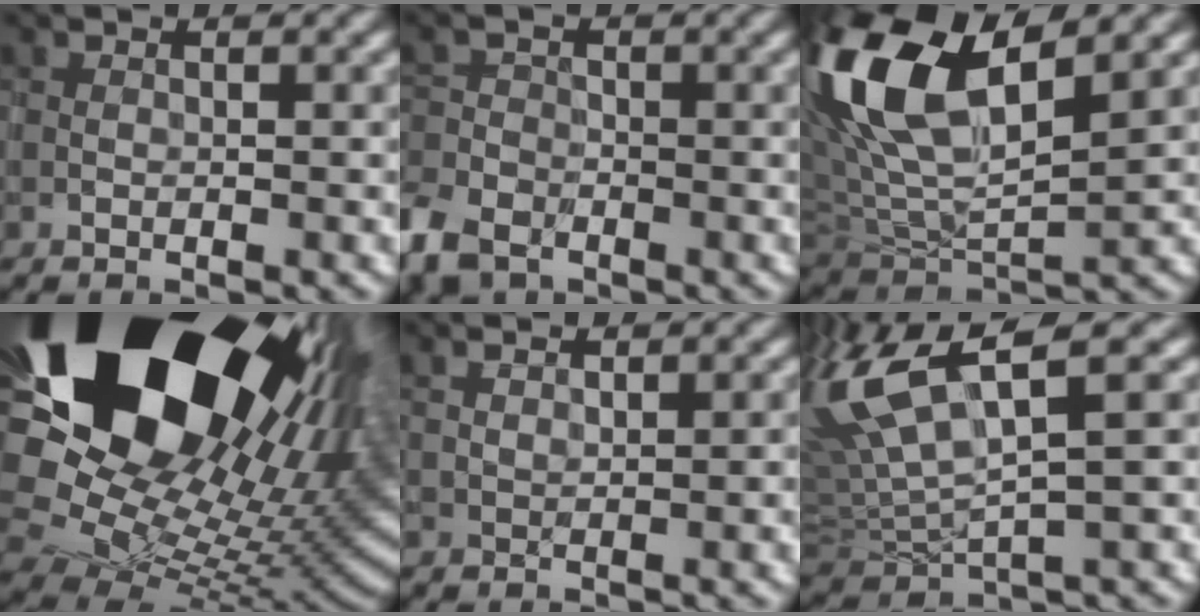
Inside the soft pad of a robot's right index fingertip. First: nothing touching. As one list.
[{"total": 5.5, "force": [-3.9, 2.9, 2.6], "torque": [-0.064, -0.025, -0.084]}, {"total": 13.7, "force": [4.8, 5.7, 11.6], "torque": [-0.245, 0.021, 0.084]}, {"total": 22.8, "force": [9.6, 14.1, 15.1], "torque": [-0.268, 0.006, 0.186]}, {"total": 2.0, "force": [1.1, 0.5, 1.6], "torque": [-0.027, 0.002, 0.023]}, {"total": 9.9, "force": [4.1, 2.8, 8.6], "torque": [-0.194, 0.009, 0.078]}]